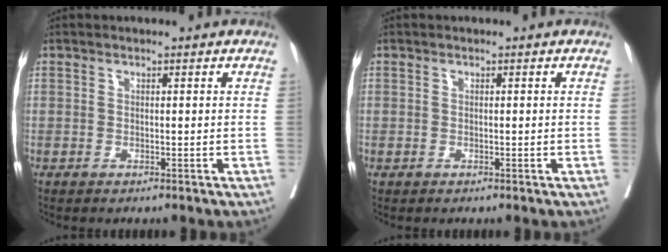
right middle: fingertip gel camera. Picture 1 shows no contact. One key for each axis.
{"total": 0.0}